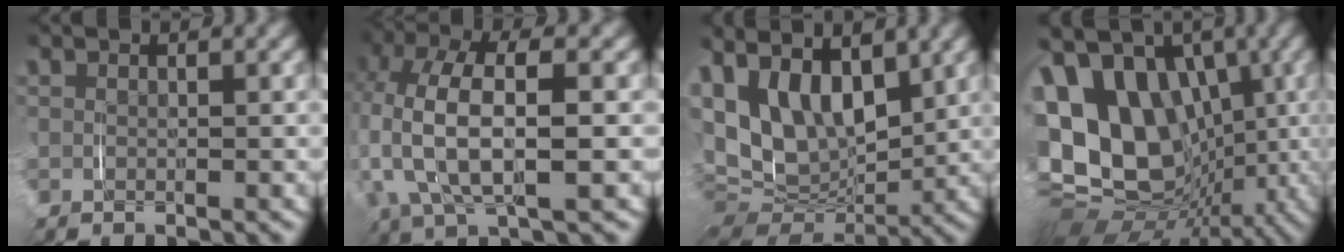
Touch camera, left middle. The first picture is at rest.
{"total": 8.0, "force": [0.3, 4.4, 6.7], "torque": [-0.171, -0.010, 0.011]}
{"total": 12.5, "force": [2.1, 9.2, 8.2], "torque": [-0.165, -0.015, 0.037]}
{"total": 24.7, "force": [-1.0, 19.4, 15.2], "torque": [-0.321, -0.065, -0.003]}